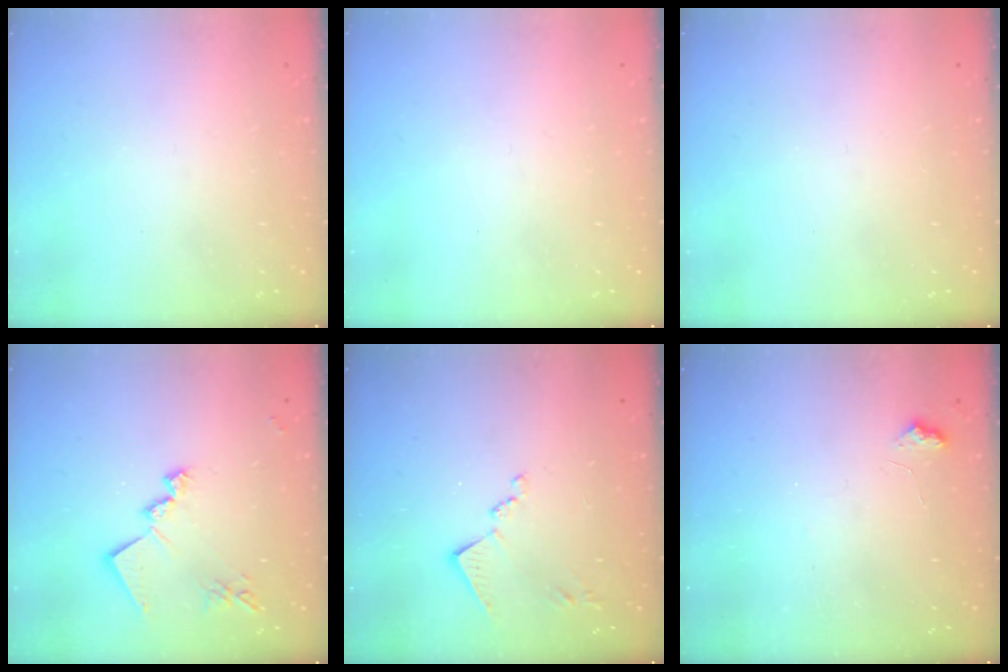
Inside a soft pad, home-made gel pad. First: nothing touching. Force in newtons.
{"total": 0.0}
{"total": 0.0}
{"total": 14.1, "press": 14.1, "slide": 0.6}
{"total": 9.1, "press": 9.1, "slide": 0.5}
{"total": 6.1, "press": 6.0, "slide": 0.7}